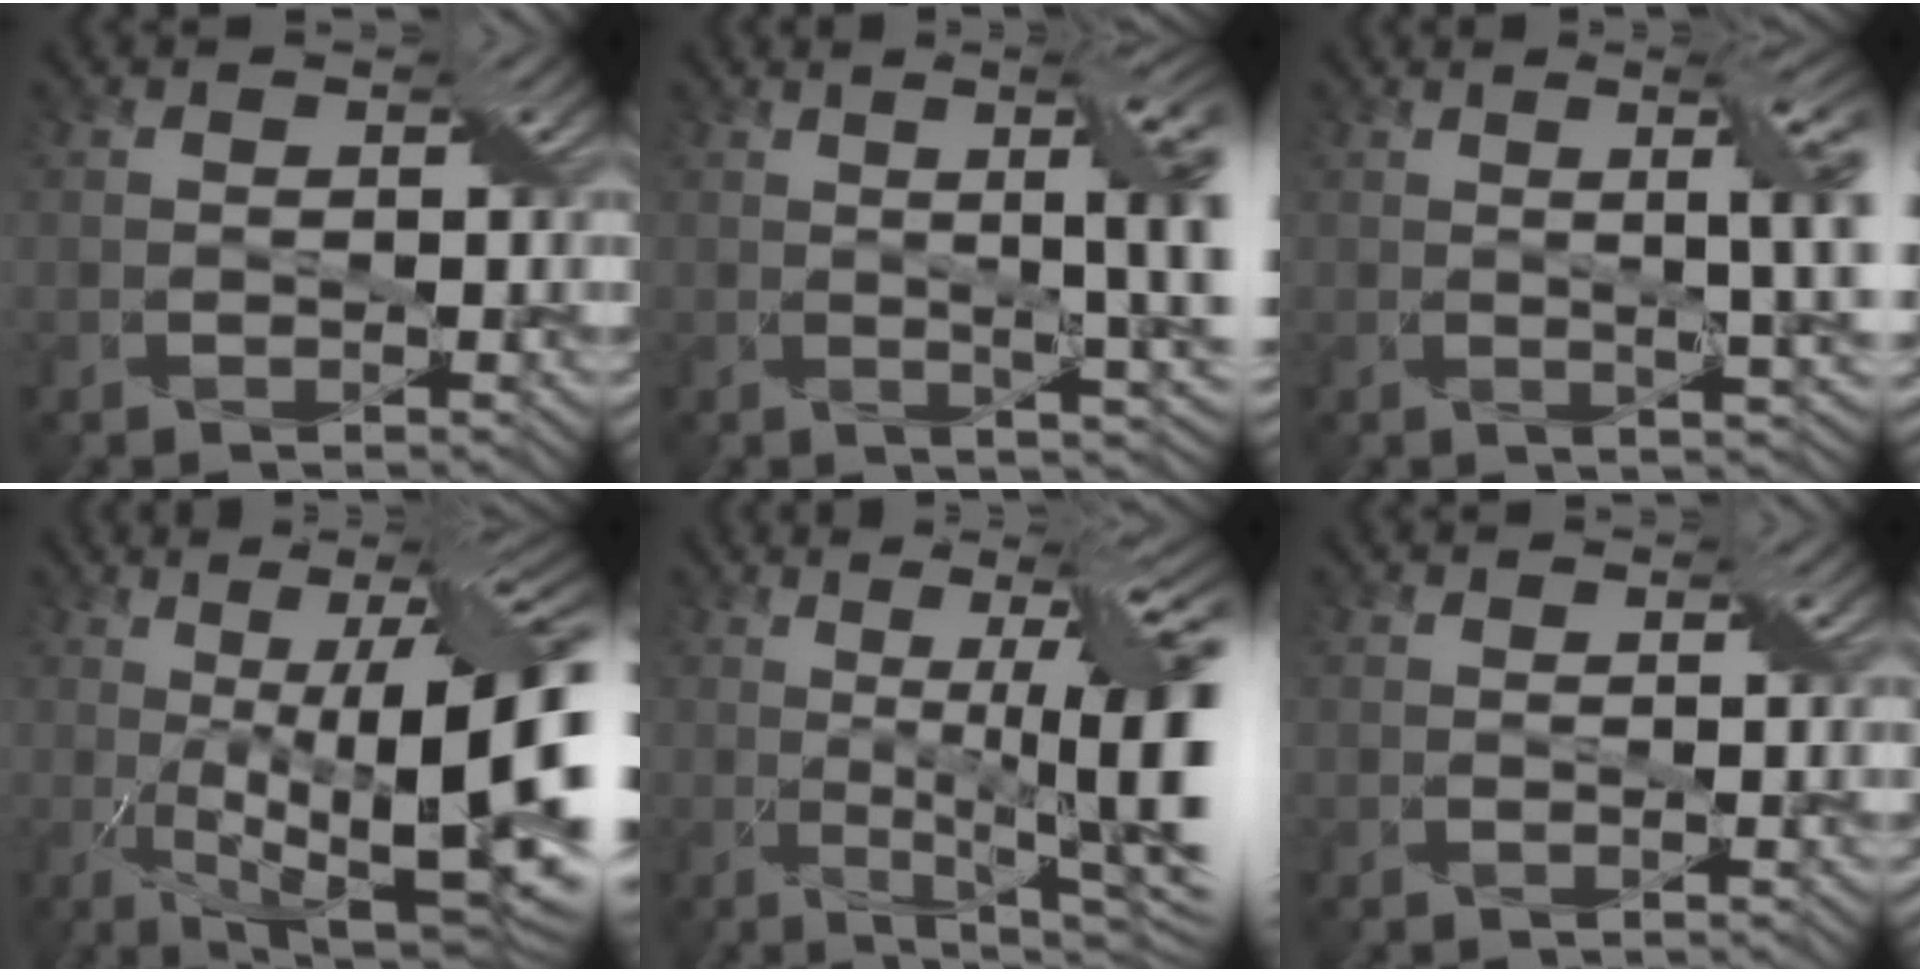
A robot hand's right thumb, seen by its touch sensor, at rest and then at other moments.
{"total": 11.4, "force": [1.4, 3.0, 10.9], "torque": [-0.121, 0.019, 0.012]}
{"total": 8.4, "force": [1.4, 2.1, 8.1], "torque": [-0.098, 0.011, 0.017]}
{"total": 19.1, "force": [-0.2, 5.6, 18.3], "torque": [-0.261, 0.010, 0.001]}
{"total": 15.8, "force": [1.5, 3.8, 15.2], "torque": [-0.205, 0.010, 0.033]}
{"total": 0.6, "force": [0.2, -0.3, 0.5], "torque": [-0.007, 0.000, 0.001]}